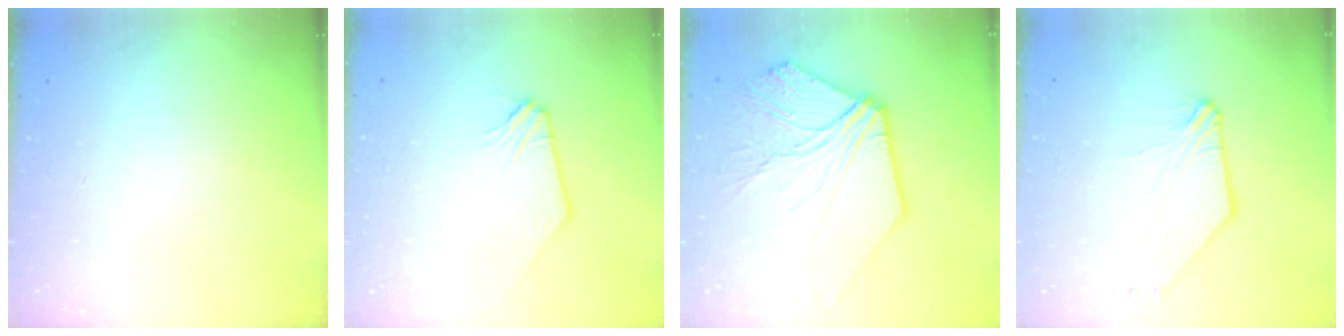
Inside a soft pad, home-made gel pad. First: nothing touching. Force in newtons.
{"total": 1.2, "press": 1.2, "slide": 0.1}
{"total": 12.0, "press": 11.9, "slide": 1.4}
{"total": 4.1, "press": 4.0, "slide": 0.6}